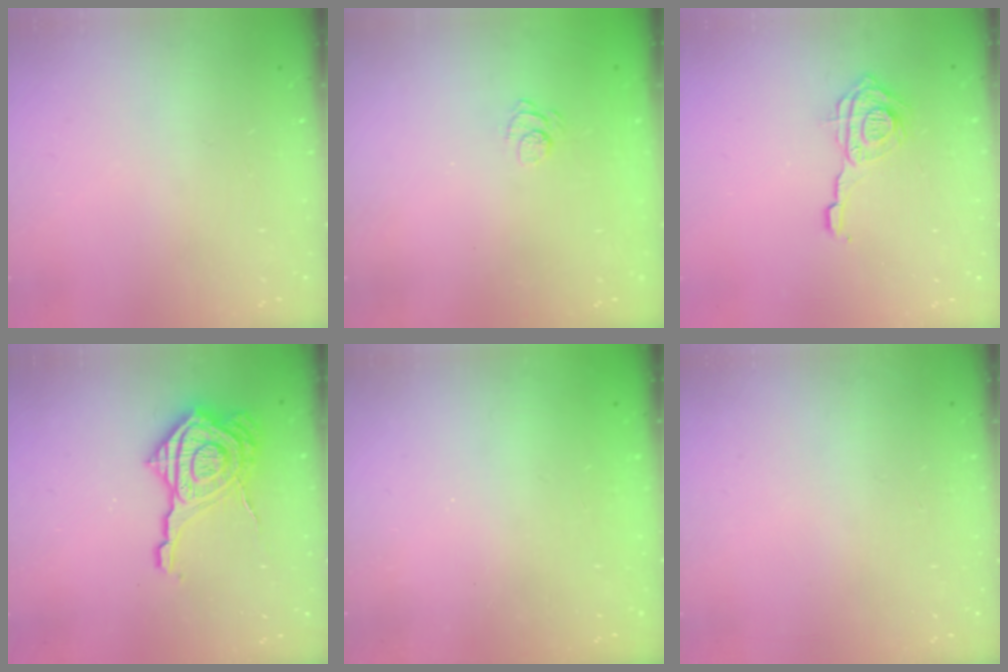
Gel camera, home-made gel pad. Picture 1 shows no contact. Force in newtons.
{"total": 2.1, "press": 1.6, "slide": 1.3}
{"total": 10.2, "press": 10.2, "slide": 0.8}
{"total": 18.1, "press": 18.0, "slide": 1.6}
{"total": 2.4, "press": 2.3, "slide": 0.8}
{"total": 0.0}